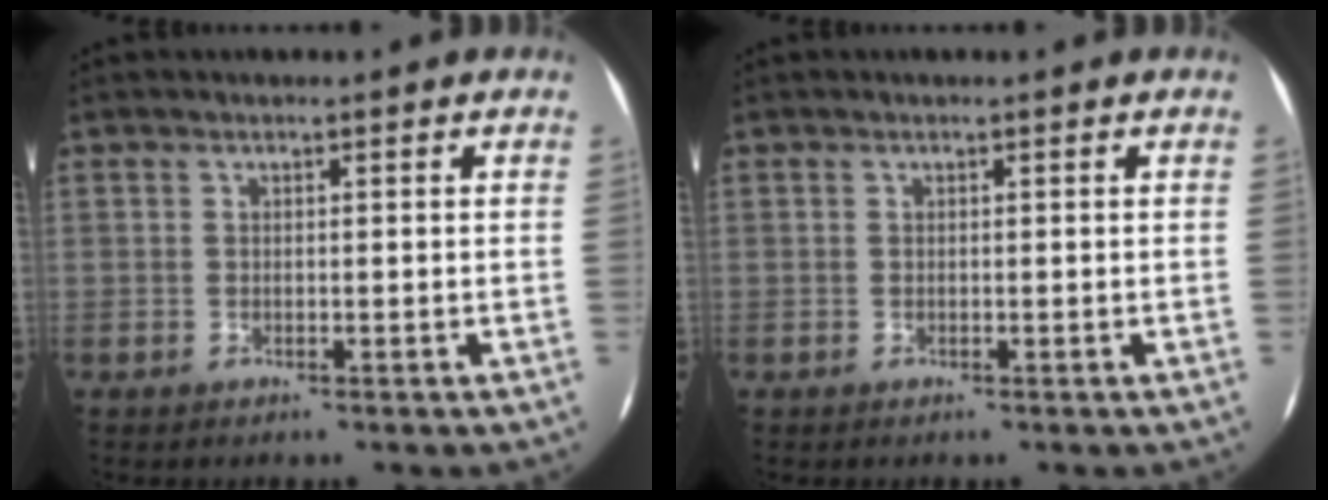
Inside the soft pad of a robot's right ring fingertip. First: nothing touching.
{"total": 0.0}